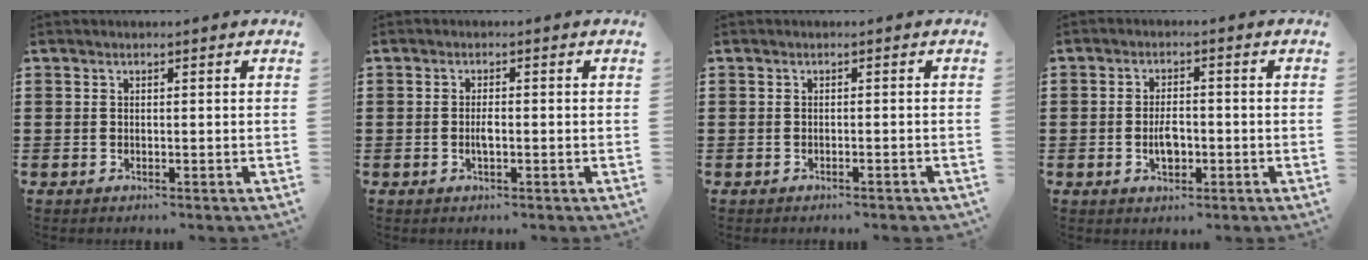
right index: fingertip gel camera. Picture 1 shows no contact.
{"total": 1.8, "force": [-0.4, 0.6, 1.7], "torque": [-0.031, 0.001, -0.007]}
{"total": 0.6, "force": [-0.5, 0.0, 0.3], "torque": [-0.007, -0.003, -0.010]}
{"total": 3.8, "force": [-0.9, 1.9, 3.2], "torque": [-0.049, -0.001, -0.016]}